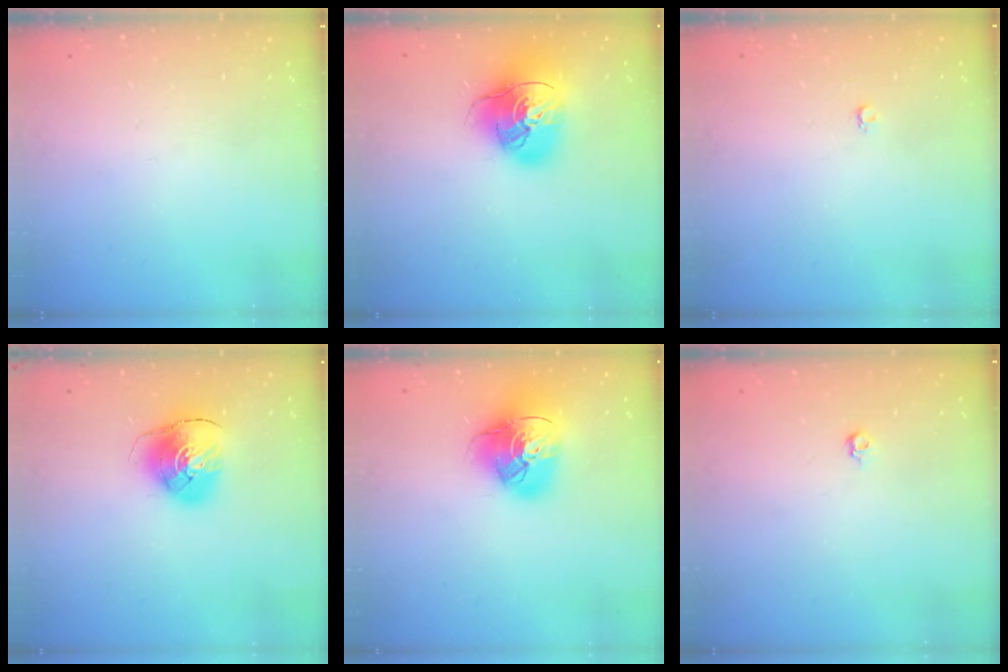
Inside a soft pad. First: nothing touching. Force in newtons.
{"total": 19.6, "press": 19.4, "slide": 2.7}
{"total": 2.6, "press": 2.6, "slide": 0.3}
{"total": 9.7, "press": 9.6, "slide": 1.4}
{"total": 15.6, "press": 15.5, "slide": 1.6}
{"total": 4.0, "press": 3.9, "slide": 0.7}